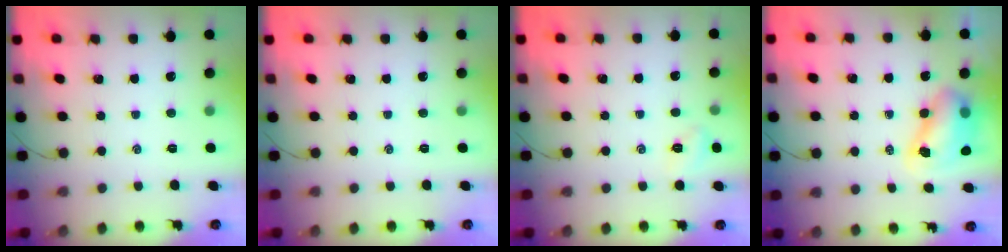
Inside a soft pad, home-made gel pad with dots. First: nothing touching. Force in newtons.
{"total": 0.0}
{"total": 4.4, "press": 4.2, "slide": 1.3}
{"total": 8.2, "press": 8.0, "slide": 2.0}